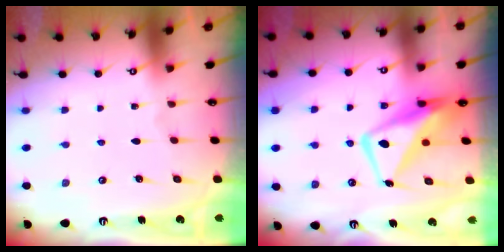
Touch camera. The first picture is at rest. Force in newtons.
{"total": 11.9, "press": 11.8, "slide": 1.3}